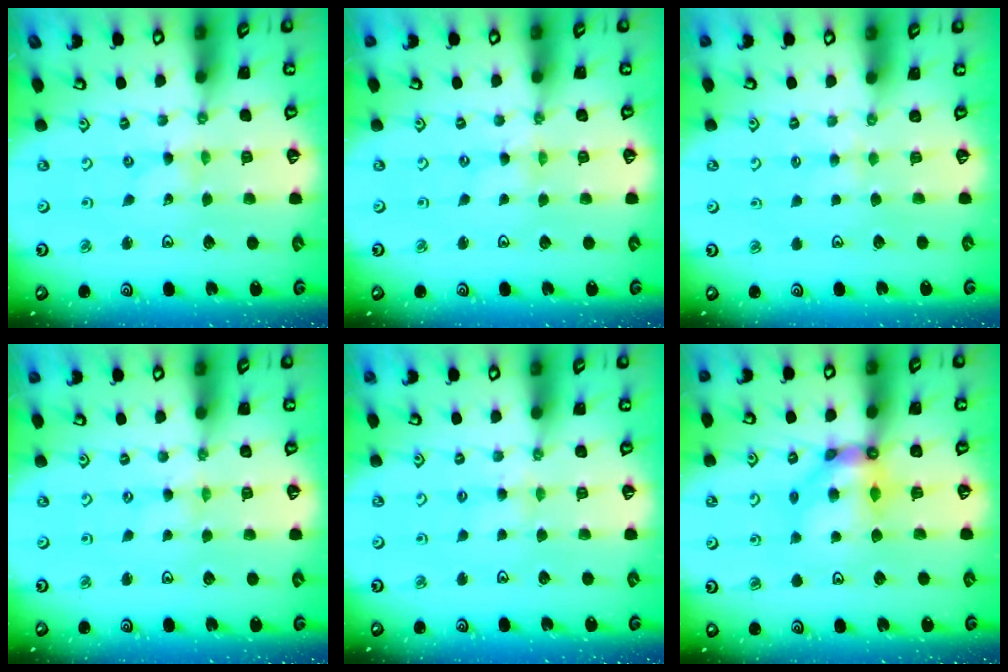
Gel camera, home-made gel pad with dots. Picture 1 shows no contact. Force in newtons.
{"total": 0.0}
{"total": 3.0, "press": 3.0, "slide": 0.5}
{"total": 1.2, "press": 1.1, "slide": 0.3}
{"total": 3.9, "press": 3.9, "slide": 0.5}
{"total": 9.6, "press": 9.5, "slide": 1.0}